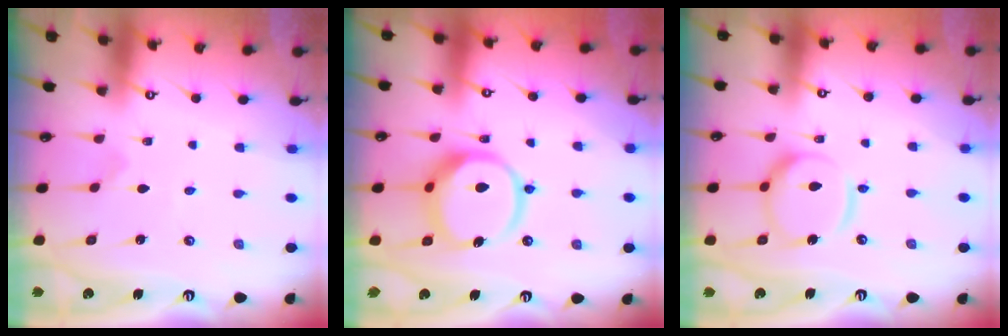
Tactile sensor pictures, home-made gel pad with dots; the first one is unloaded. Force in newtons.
{"total": 13.6, "press": 13.5, "slide": 1.5}
{"total": 13.1, "press": 13.0, "slide": 1.3}